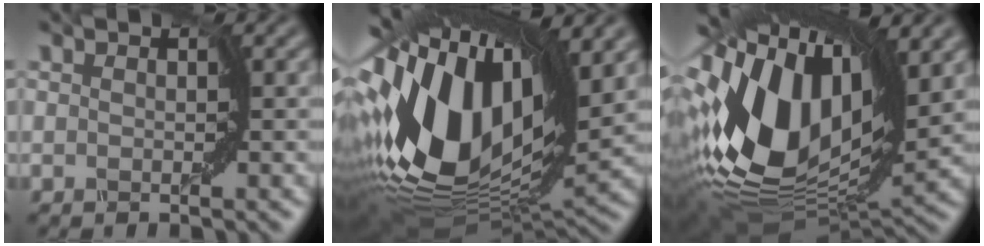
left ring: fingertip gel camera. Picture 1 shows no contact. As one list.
[{"total": 15.6, "force": [1.6, 7.8, 13.5], "torque": [-0.275, 0.010, 0.030]}, {"total": 14.8, "force": [2.3, 8.2, 12.1], "torque": [-0.269, 0.005, 0.051]}]